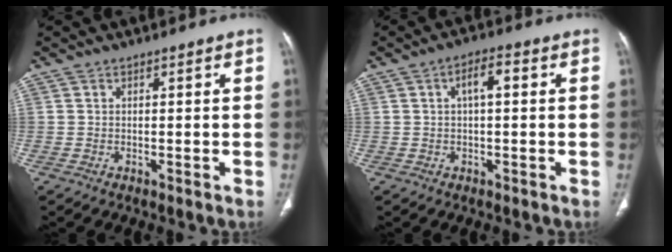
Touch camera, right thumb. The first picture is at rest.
{"total": 4.4, "force": [0.8, 1.7, 4.0], "torque": [-0.065, 0.014, 0.011]}